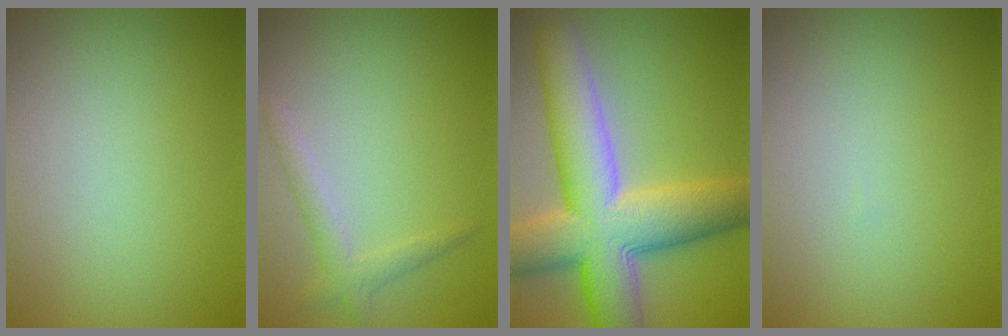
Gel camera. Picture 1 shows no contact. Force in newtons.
{"total": 1.8, "press": 1.8, "slide": 0.1}
{"total": 11.8, "press": 11.8, "slide": 0.9}
{"total": 0.0}